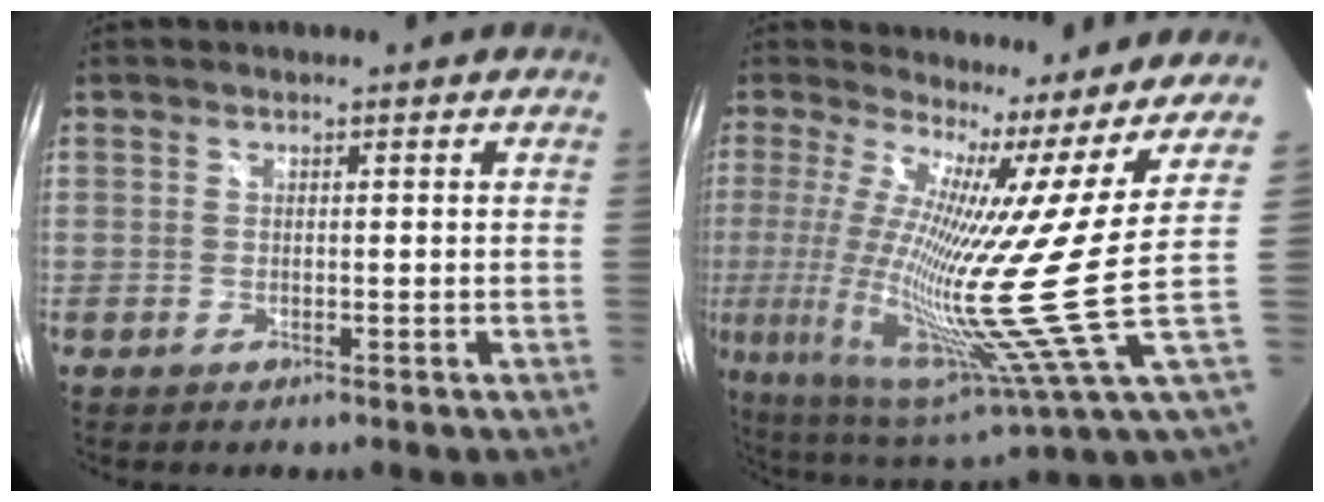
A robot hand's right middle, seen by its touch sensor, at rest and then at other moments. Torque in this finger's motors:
{"motor_torque": [2.14, 0.00, 1.02, 0.21]}